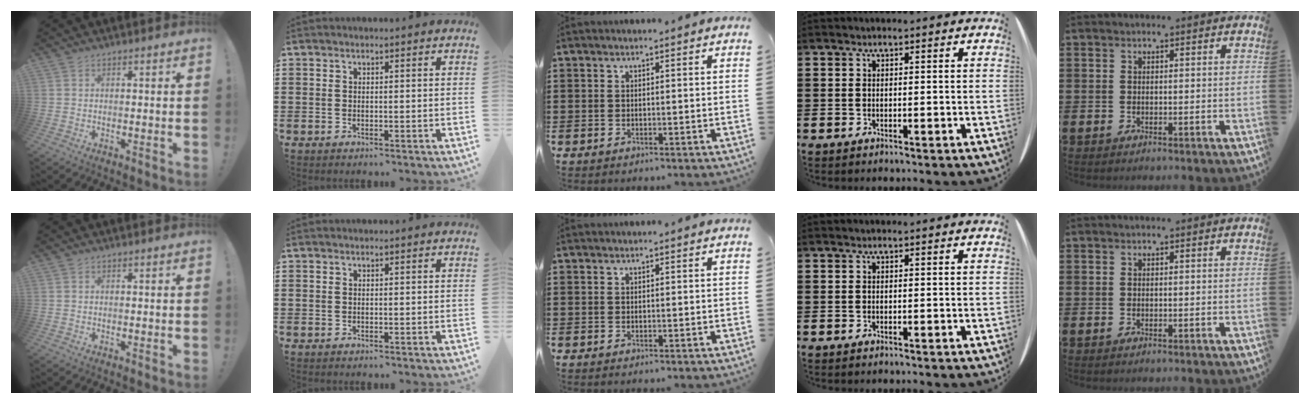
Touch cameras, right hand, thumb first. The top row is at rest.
{}